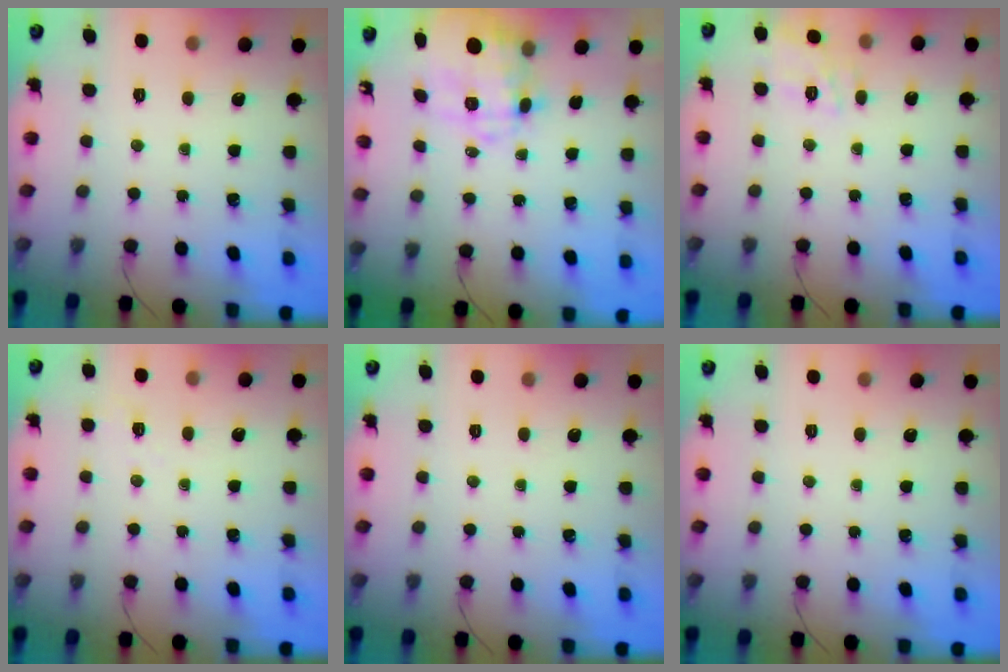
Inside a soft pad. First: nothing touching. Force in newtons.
{"total": 11.9, "press": 11.7, "slide": 2.3}
{"total": 12.1, "press": 12.0, "slide": 0.8}
{"total": 4.4, "press": 4.2, "slide": 1.1}
{"total": 0.0}
{"total": 0.0}